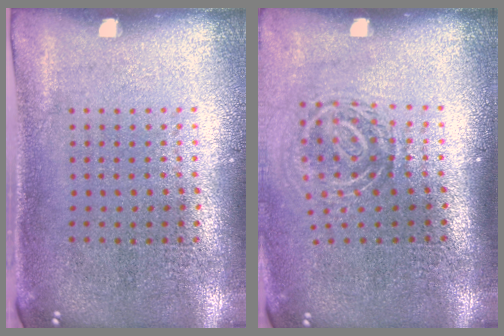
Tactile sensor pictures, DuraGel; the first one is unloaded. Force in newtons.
{"total": 1.8, "press": 1.2, "slide": 1.4}